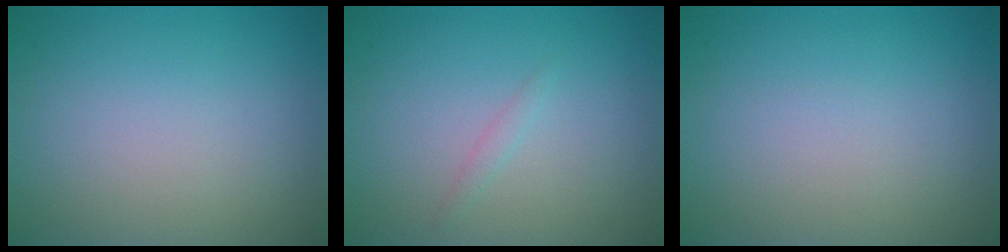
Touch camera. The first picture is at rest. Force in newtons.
{"total": 0.6, "press": 0.6, "slide": 0.0}
{"total": 0.0}